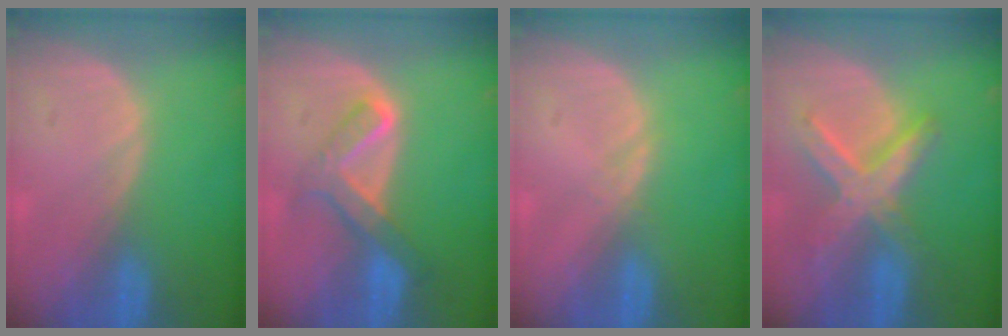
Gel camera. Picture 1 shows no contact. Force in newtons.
{"total": 6.1, "press": 5.8, "slide": 1.8}
{"total": 0.6, "press": 0.6, "slide": 0.1}
{"total": 8.2, "press": 7.1, "slide": 4.1}